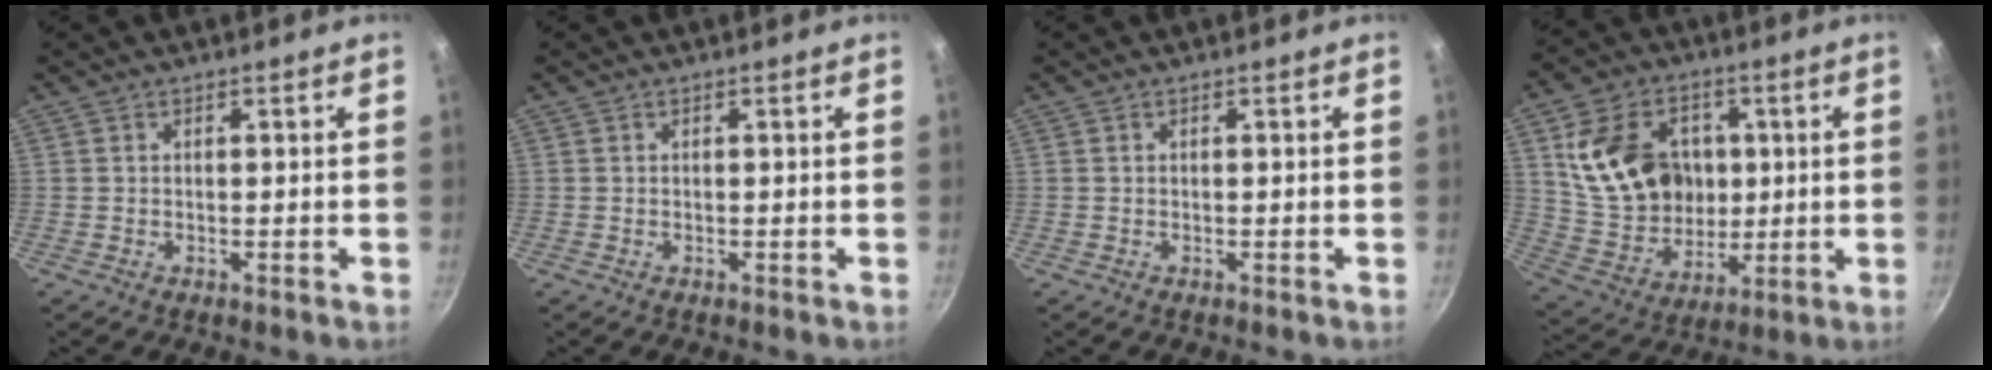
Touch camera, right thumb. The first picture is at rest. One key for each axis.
{"total": 0.0}
{"total": 0.0}
{"total": 18.5, "fx": 3.7, "fy": 14.5, "fz": 10.8, "tx": -0.165, "ty": -0.005, "tz": 0.076}